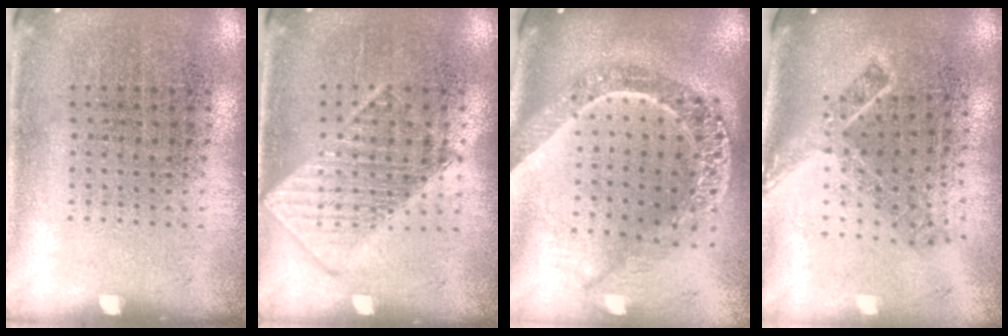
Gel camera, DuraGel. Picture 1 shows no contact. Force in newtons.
{"total": 1.2, "press": 1.2, "slide": 0.1}
{"total": 2.7, "press": 2.2, "slide": 1.6}
{"total": 1.9, "press": 1.4, "slide": 1.4}